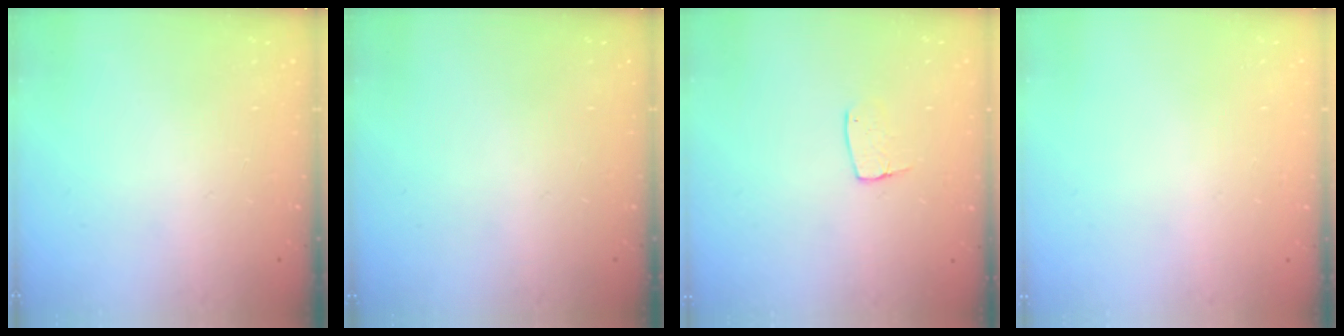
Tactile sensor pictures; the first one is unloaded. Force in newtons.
{"total": 0.0}
{"total": 6.5, "press": 6.5, "slide": 0.4}
{"total": 0.0}